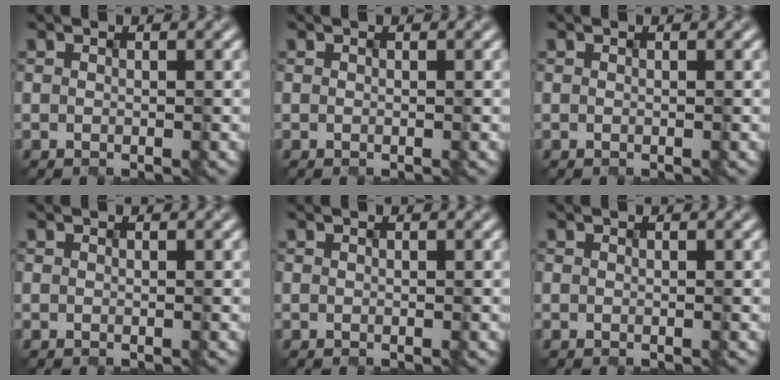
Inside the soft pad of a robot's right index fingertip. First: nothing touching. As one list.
[{"total": 0.0}, {"total": 0.0}, {"total": 0.0}, {"total": 0.0}, {"total": 0.0}]